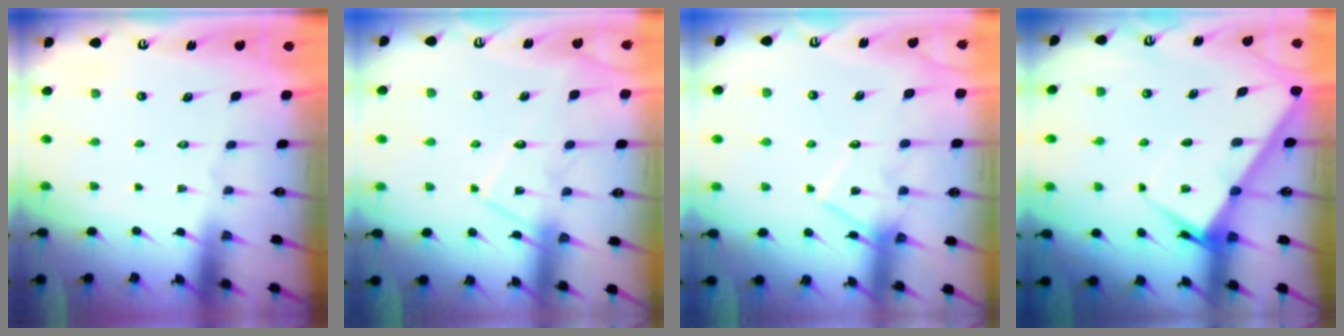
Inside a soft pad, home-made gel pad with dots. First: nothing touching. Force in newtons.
{"total": 11.7, "press": 11.7, "slide": 0.8}
{"total": 12.7, "press": 12.7, "slide": 0.7}
{"total": 5.8, "press": 5.7, "slide": 0.6}